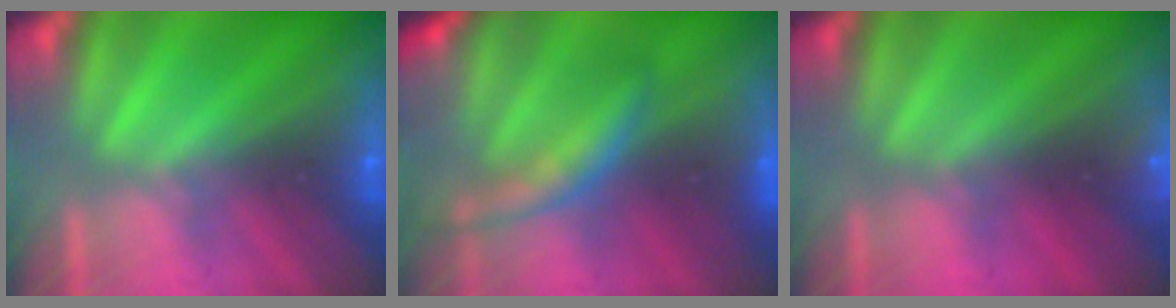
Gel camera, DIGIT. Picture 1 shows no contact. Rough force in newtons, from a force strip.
{"total": 7.4}
{"total": 2.4}